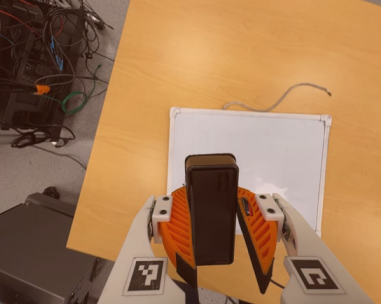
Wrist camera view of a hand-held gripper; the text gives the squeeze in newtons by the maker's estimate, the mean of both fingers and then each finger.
{"total": 7.4, "left": 8.1, "right": 6.7}